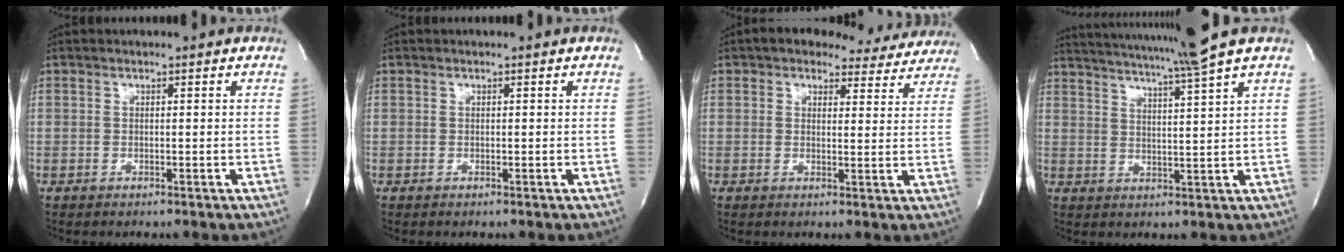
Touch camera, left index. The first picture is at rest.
{"total": 0.0}
{"total": 11.4, "force": [10.0, 4.6, 2.8], "torque": [-0.008, 0.008, 0.101]}
{"total": 12.6, "force": [10.6, -2.7, 6.2], "torque": [-0.111, -0.031, 0.150]}